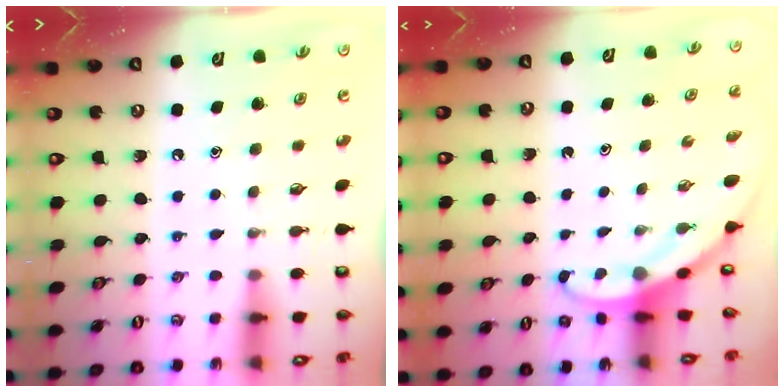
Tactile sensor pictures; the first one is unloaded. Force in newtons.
{"total": 3.3, "press": 3.3, "slide": 0.1}